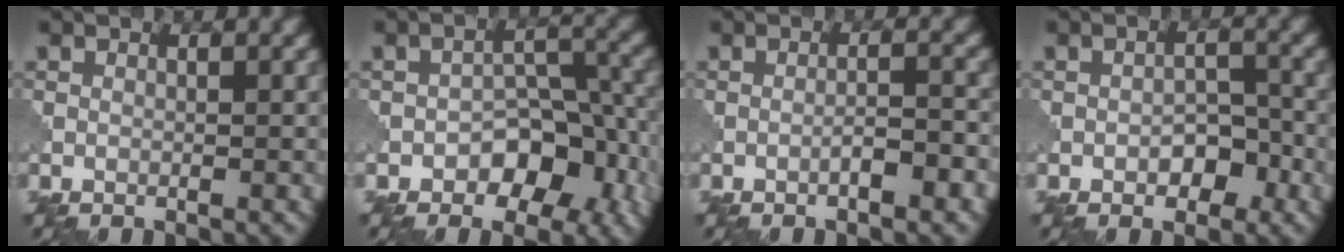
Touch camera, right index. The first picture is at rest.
{"total": 6.4, "force": [-2.8, 4.1, 4.1], "torque": [-0.036, 0.004, -0.046]}
{"total": 2.4, "force": [-1.2, 0.4, 2.0], "torque": [-0.032, 0.010, -0.022]}
{"total": 2.8, "force": [-1.2, 1.6, 1.9], "torque": [-0.025, 0.005, -0.017]}